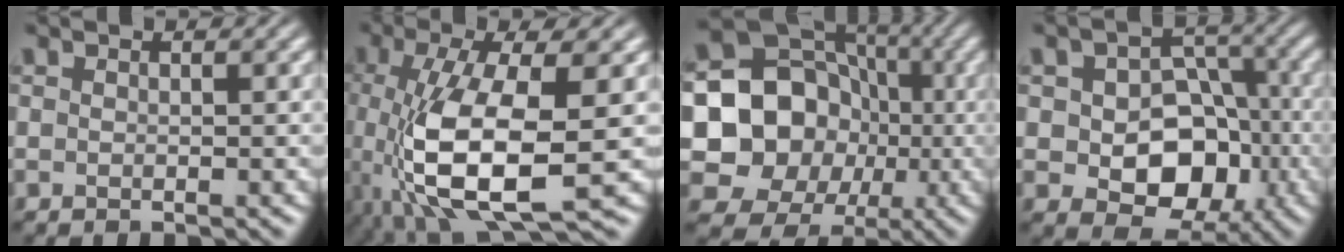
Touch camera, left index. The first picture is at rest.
{"total": 10.2, "force": [-1.6, 3.6, 9.4], "torque": [-0.191, -0.006, -0.029]}
{"total": 13.3, "force": [-0.7, 12.2, 5.3], "torque": [-0.078, 0.010, -0.028]}
{"total": 9.1, "force": [-2.0, 6.8, 5.7], "torque": [-0.054, -0.009, -0.032]}